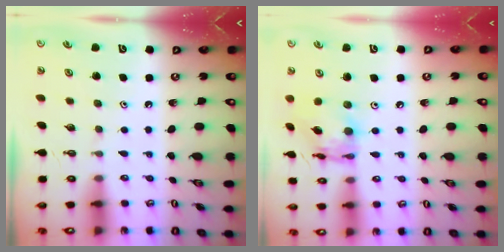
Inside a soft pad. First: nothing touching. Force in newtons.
{"total": 12.5, "press": 12.5, "slide": 1.1}